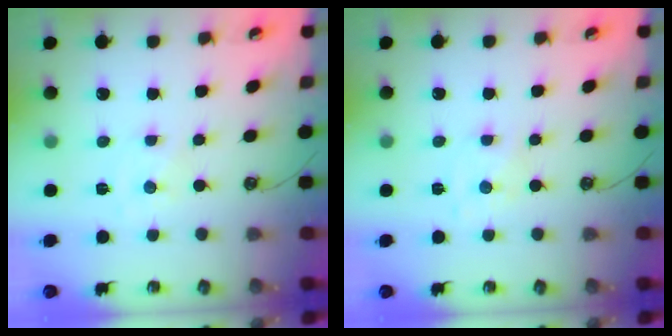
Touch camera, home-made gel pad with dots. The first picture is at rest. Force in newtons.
{"total": 1.5, "press": 1.4, "slide": 0.3}